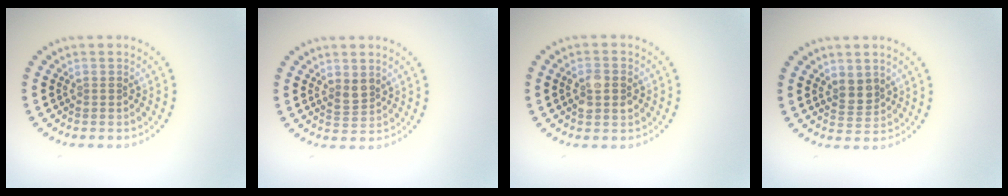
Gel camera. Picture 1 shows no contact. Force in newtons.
{"total": 1.7, "press": 1.4, "slide": 0.8}
{"total": 2.8, "press": 2.8, "slide": 0.2}
{"total": 1.9, "press": 1.7, "slide": 0.9}